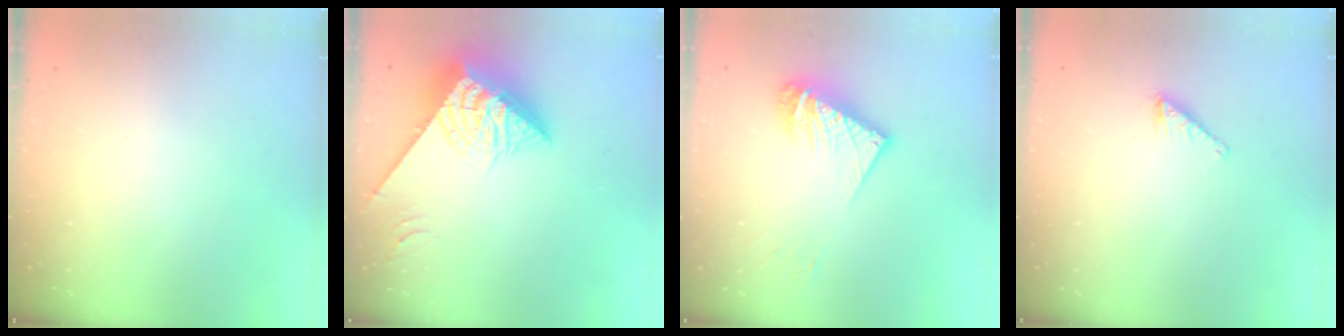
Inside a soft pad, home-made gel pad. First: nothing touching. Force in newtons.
{"total": 7.2, "press": 7.2, "slide": 0.6}
{"total": 12.3, "press": 12.3, "slide": 1.2}
{"total": 1.8, "press": 1.7, "slide": 0.1}